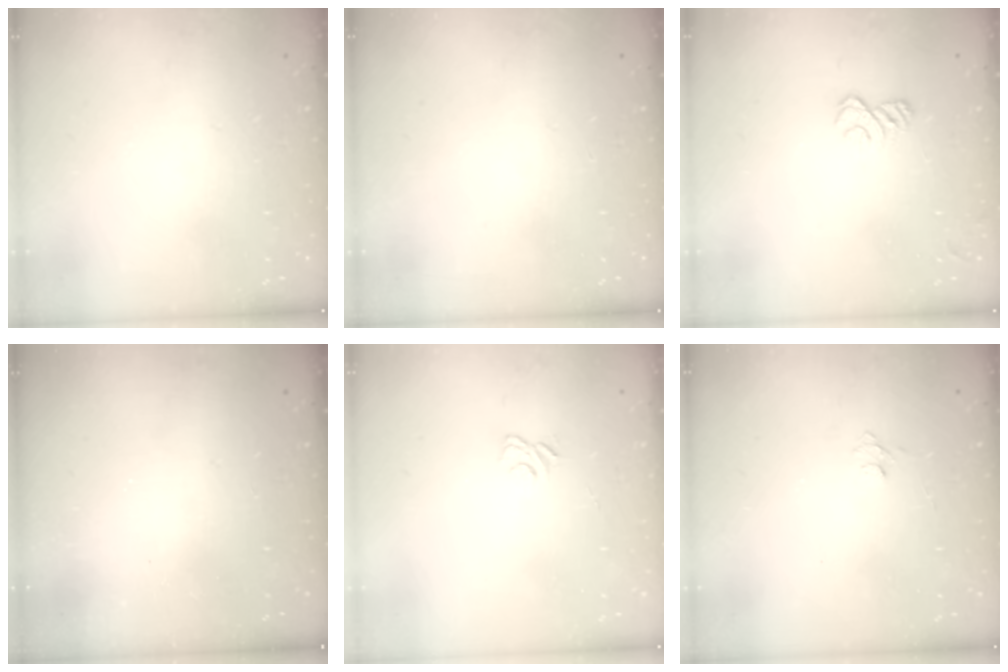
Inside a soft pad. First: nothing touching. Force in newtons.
{"total": 0.0}
{"total": 6.2, "press": 6.1, "slide": 1.1}
{"total": 2.5, "press": 2.4, "slide": 0.8}
{"total": 2.9, "press": 2.6, "slide": 1.3}
{"total": 4.2, "press": 4.2, "slide": 0.5}